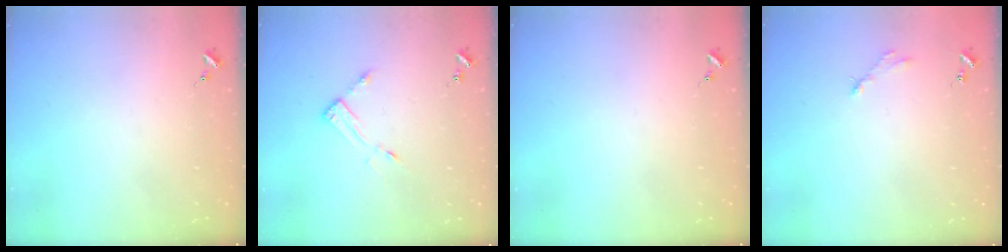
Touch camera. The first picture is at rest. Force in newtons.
{"total": 3.5, "press": 3.4, "slide": 0.3}
{"total": 0.0}
{"total": 2.8, "press": 2.8, "slide": 0.4}